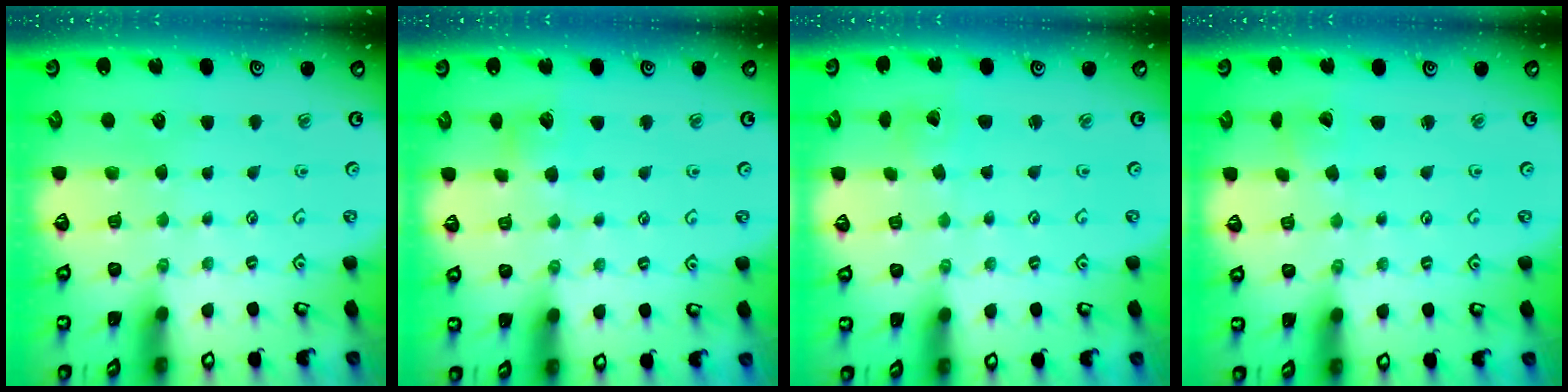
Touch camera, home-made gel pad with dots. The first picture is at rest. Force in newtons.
{"total": 5.1, "press": 5.1, "slide": 0.6}
{"total": 2.2, "press": 2.2, "slide": 0.1}
{"total": 1.7, "press": 1.7, "slide": 0.3}